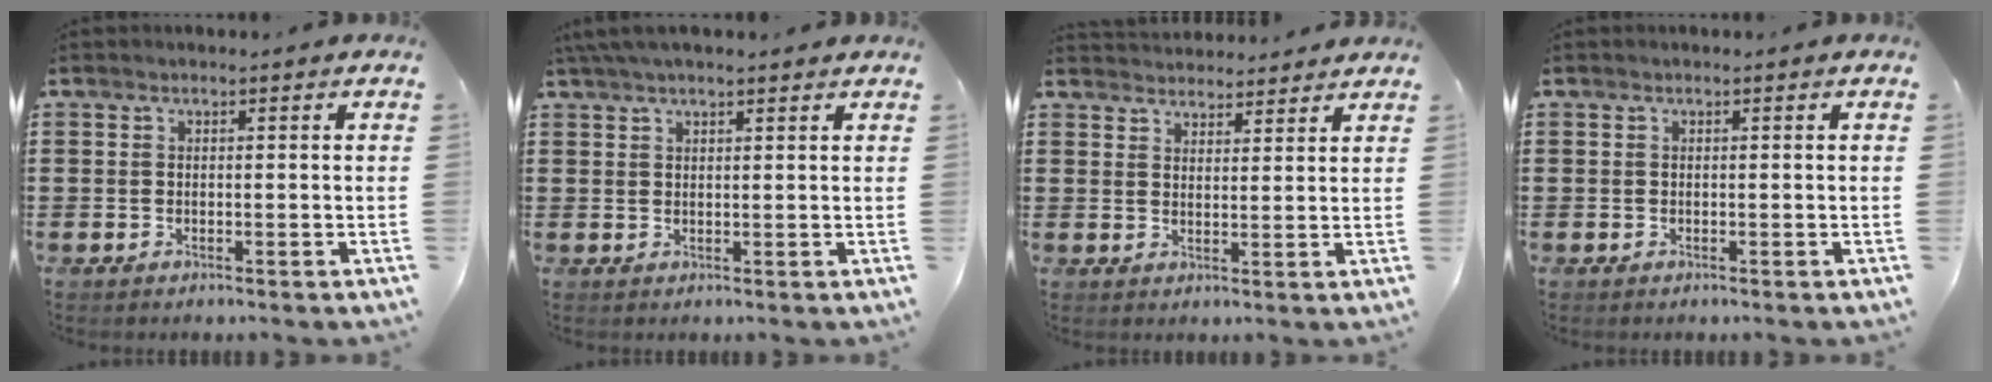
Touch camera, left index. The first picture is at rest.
{"total": 2.9, "force": [2.3, 0.5, 1.7], "torque": [-0.038, 0.003, 0.044]}
{"total": 3.1, "force": [3.1, 0.4, -0.3], "torque": [-0.003, -0.009, 0.059]}
{"total": 0.0}